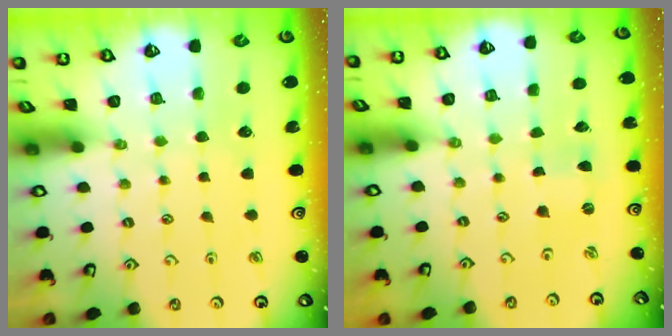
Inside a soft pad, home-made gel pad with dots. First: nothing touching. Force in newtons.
{"total": 0.0}